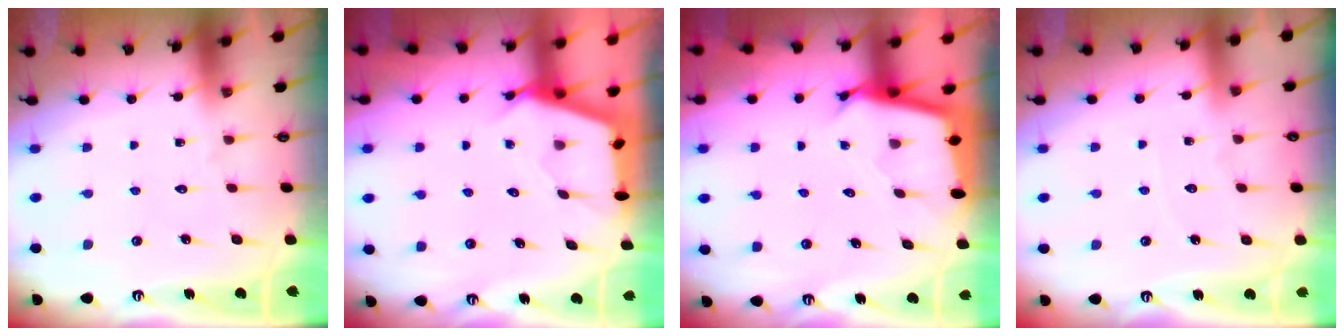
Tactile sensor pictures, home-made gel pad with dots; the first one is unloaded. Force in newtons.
{"total": 2.7, "press": 2.7, "slide": 0.3}
{"total": 2.7, "press": 2.7, "slide": 0.1}
{"total": 2.4, "press": 2.3, "slide": 0.4}